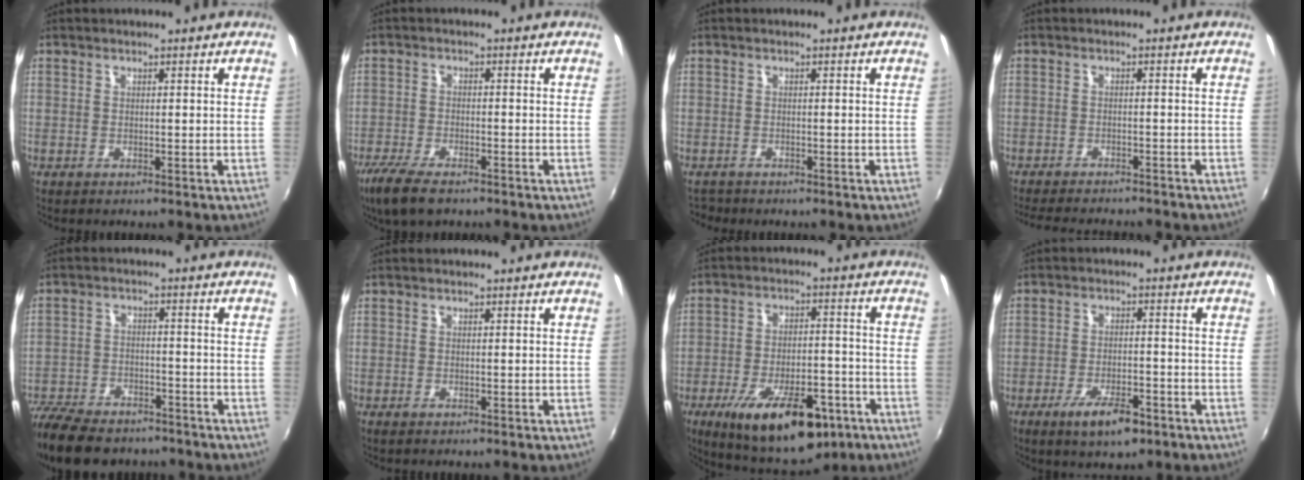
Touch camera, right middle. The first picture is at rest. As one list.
[{"total": 8.3, "force": [-6.1, 2.6, 4.9], "torque": [-0.130, -0.029, -0.116]}, {"total": 1.6, "force": [-1.5, 0.7, 0.0], "torque": [-0.005, -0.006, -0.027]}, {"total": 10.8, "force": [-9.6, 2.2, 4.4], "torque": [-0.104, -0.019, -0.141]}, {"total": 17.0, "force": [-13.5, 7.2, 7.6], "torque": [-0.185, -0.021, -0.218]}, {"total": 0.0}, {"total": 18.9, "force": [-10.7, 7.7, 13.5], "torque": [-0.235, -0.021, -0.150]}, {"total": 7.3, "force": [-4.5, 2.6, 5.2], "torque": [-0.111, -0.011, -0.072]}]